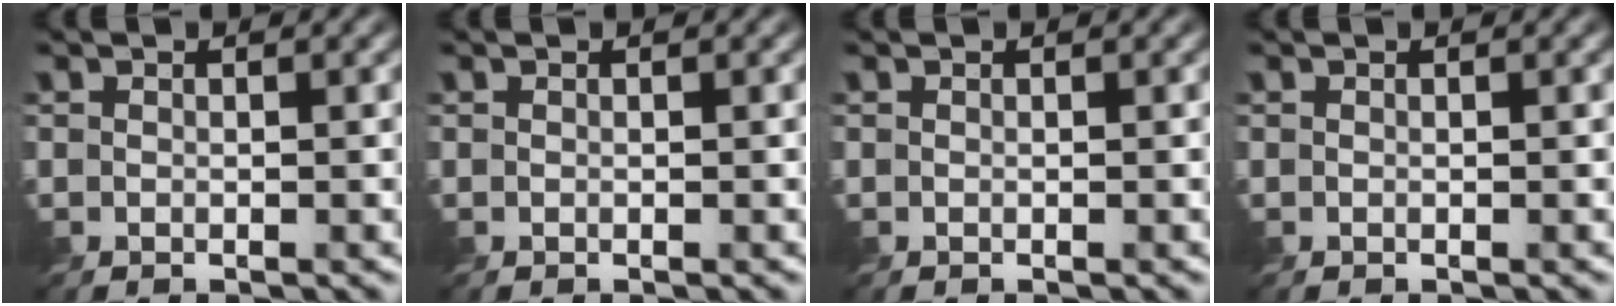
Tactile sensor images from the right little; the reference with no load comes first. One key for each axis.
{"total": 0.0}
{"total": 0.0}
{"total": 0.0}